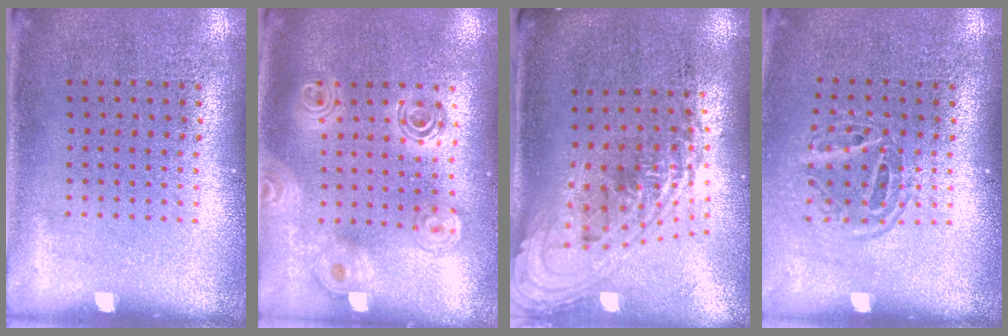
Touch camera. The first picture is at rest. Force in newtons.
{"total": 1.9, "press": 1.6, "slide": 1.0}
{"total": 2.2, "press": 1.6, "slide": 1.4}
{"total": 1.6, "press": 1.2, "slide": 1.1}